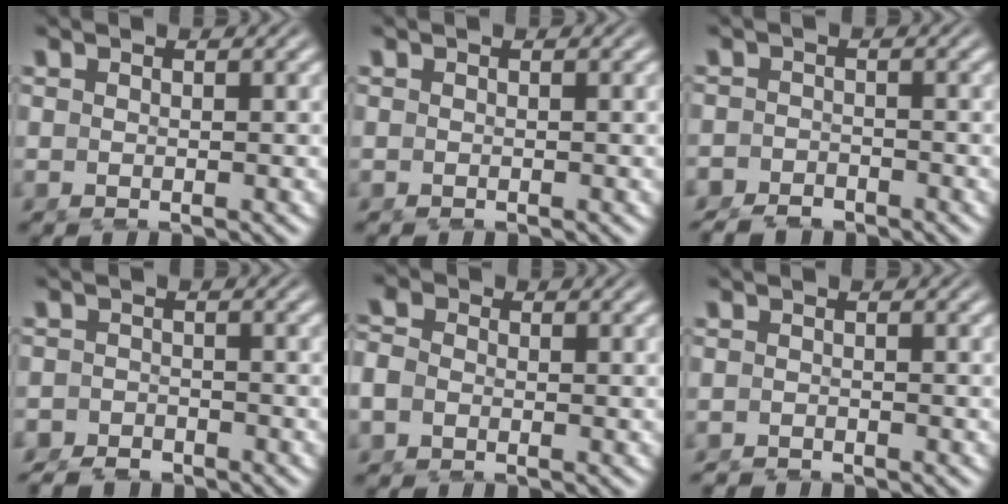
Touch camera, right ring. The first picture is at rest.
{"total": 0.0}
{"total": 2.7, "force": [-2.6, 0.7, -0.4], "torque": [0.008, -0.015, -0.042]}
{"total": 3.0, "force": [-2.8, 1.0, -0.4], "torque": [0.010, -0.015, -0.046]}
{"total": 2.3, "force": [-0.4, 2.1, 0.9], "torque": [-0.028, -0.009, -0.012]}
{"total": 1.5, "force": [-1.3, -0.3, -0.6], "torque": [0.007, -0.011, -0.021]}